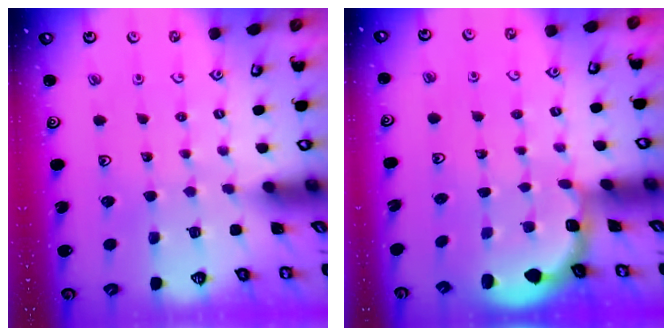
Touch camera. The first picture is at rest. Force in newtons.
{"total": 1.8, "press": 1.6, "slide": 0.7}